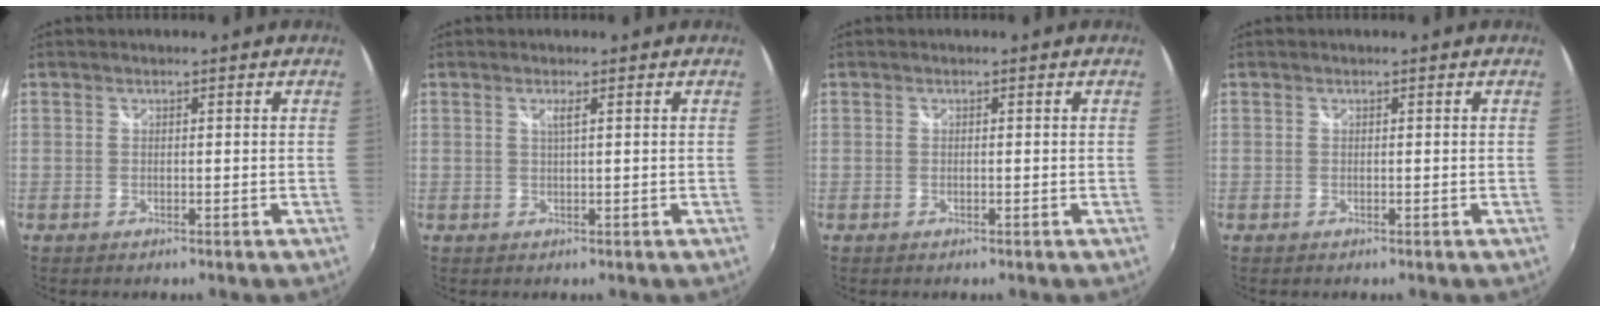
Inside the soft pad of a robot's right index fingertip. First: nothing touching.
{"total": 1.2, "force": [0.4, -0.2, 1.1], "torque": [-0.019, 0.000, 0.007]}
{"total": 0.0}
{"total": 0.0}